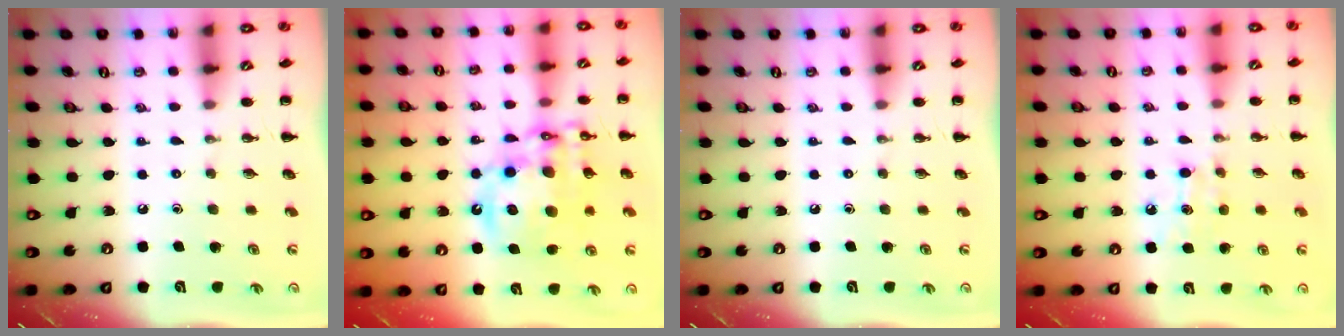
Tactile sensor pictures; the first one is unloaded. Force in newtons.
{"total": 17.5, "press": 17.0, "slide": 3.8}
{"total": 0.0}
{"total": 5.1, "press": 4.9, "slide": 1.4}